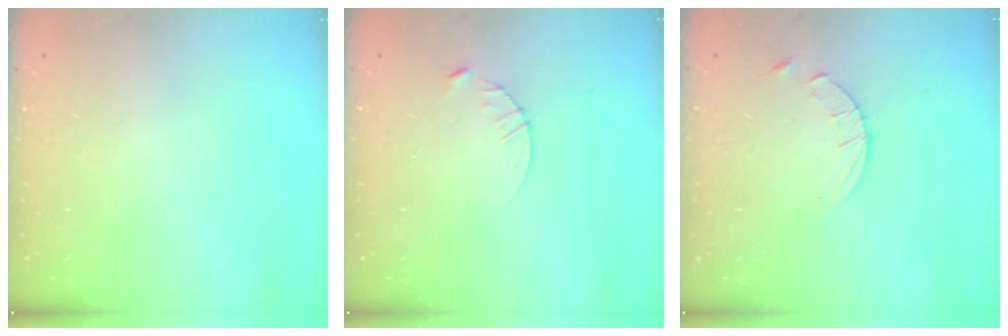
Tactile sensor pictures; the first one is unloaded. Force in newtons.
{"total": 3.9, "press": 3.8, "slide": 0.4}
{"total": 5.6, "press": 5.5, "slide": 0.7}